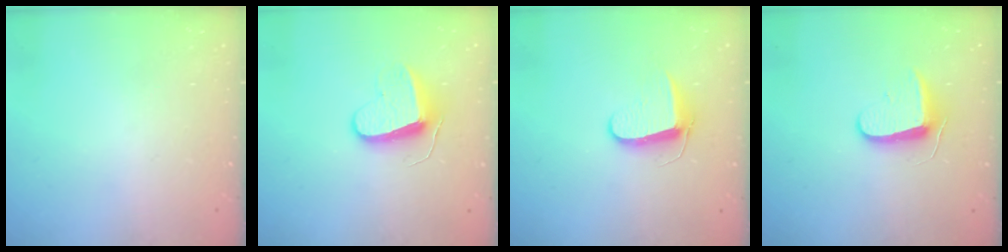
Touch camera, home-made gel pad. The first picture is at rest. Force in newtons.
{"total": 8.5, "press": 8.5, "slide": 0.3}
{"total": 8.1, "press": 8.1, "slide": 0.9}
{"total": 9.4, "press": 9.3, "slide": 0.9}